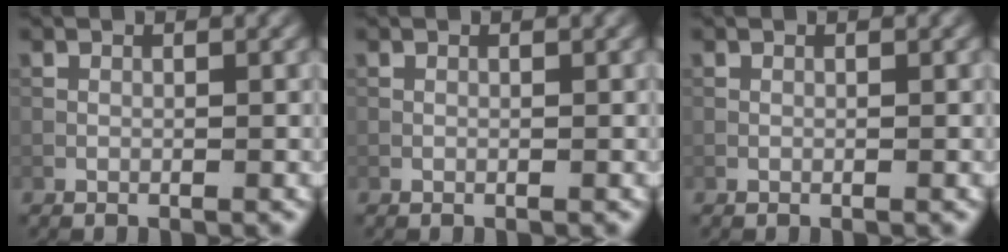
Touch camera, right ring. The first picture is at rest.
{"total": 0.0}
{"total": 0.0}